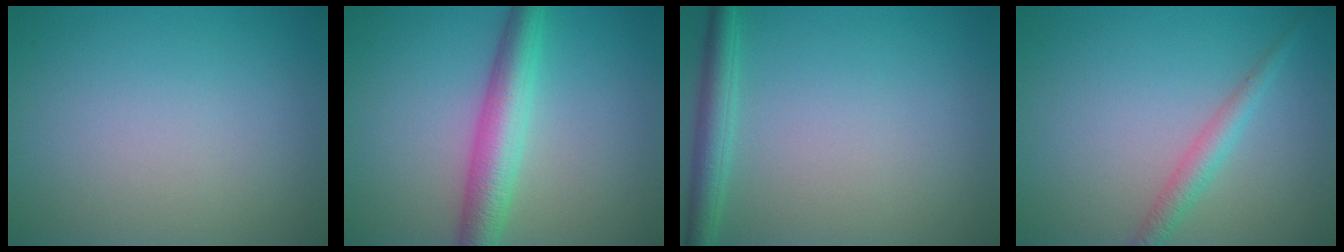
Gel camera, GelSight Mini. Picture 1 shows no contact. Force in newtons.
{"total": 5.0, "press": 5.0, "slide": 0.0}
{"total": 2.7, "press": 2.7, "slide": 0.1}
{"total": 2.1, "press": 2.1, "slide": 0.1}